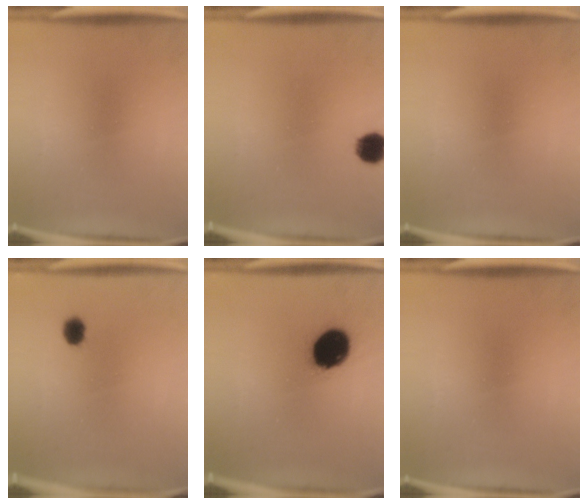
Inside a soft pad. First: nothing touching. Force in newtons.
{"total": 5.0}
{"total": 0.0}
{"total": 3.4}
{"total": 14.8}
{"total": 0.0}